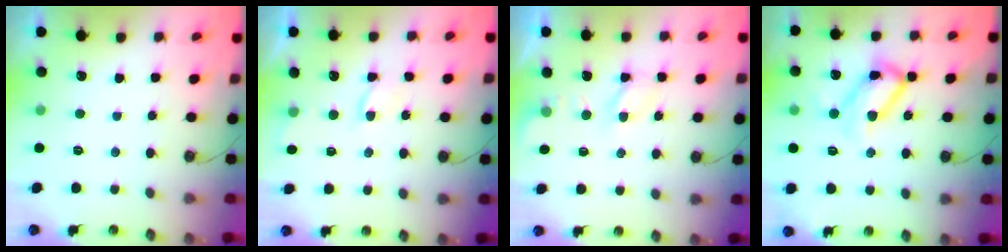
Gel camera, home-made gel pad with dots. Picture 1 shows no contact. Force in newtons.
{"total": 2.5, "press": 2.5, "slide": 0.5}
{"total": 5.0, "press": 5.0, "slide": 0.5}
{"total": 14.2, "press": 14.1, "slide": 1.3}